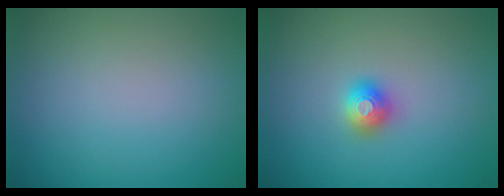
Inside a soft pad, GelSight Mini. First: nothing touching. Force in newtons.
{"total": 2.0, "press": 2.0, "slide": 0.2}